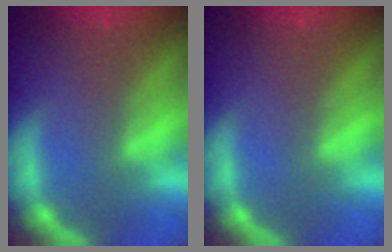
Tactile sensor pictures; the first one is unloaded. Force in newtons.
{"total": 0.0}